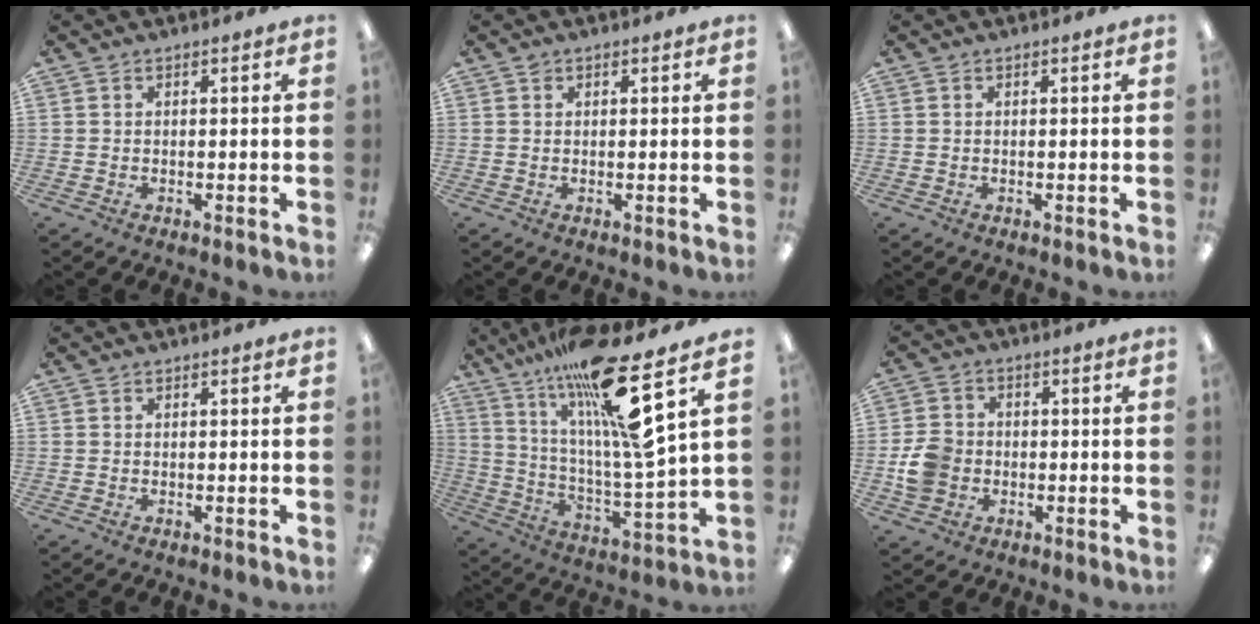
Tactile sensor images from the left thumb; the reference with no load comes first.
{"total": 0.9, "force": [0.4, 0.7, 0.2], "torque": [-0.006, 0.004, 0.008]}
{"total": 0.0}
{"total": 0.0}
{"total": 22.8, "force": [14.8, 3.2, 17.0], "torque": [-0.303, -0.084, 0.226]}
{"total": 7.2, "force": [-1.3, 6.3, 3.2], "torque": [-0.056, 0.013, -0.023]}